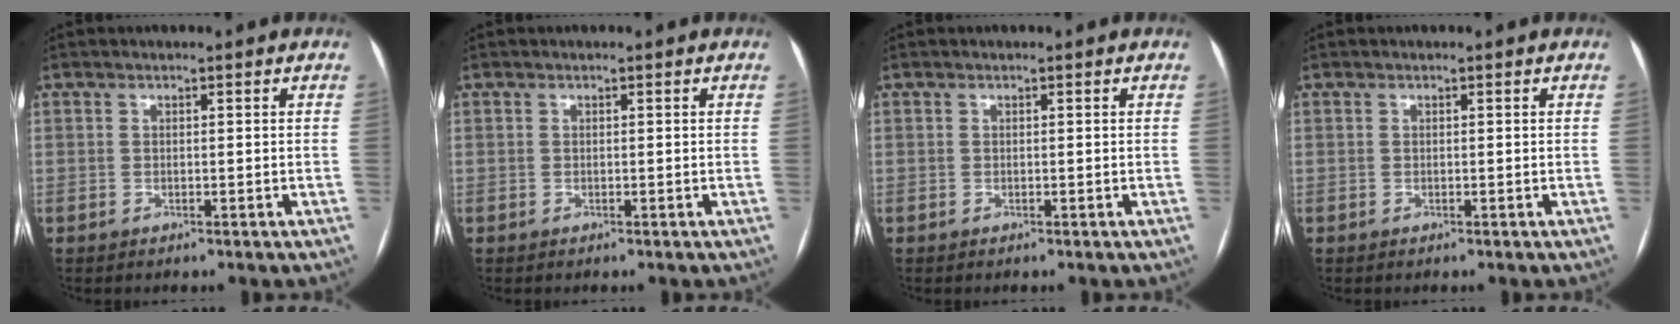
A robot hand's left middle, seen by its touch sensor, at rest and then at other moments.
{"total": 0.0}
{"total": 0.0}
{"total": 0.0}